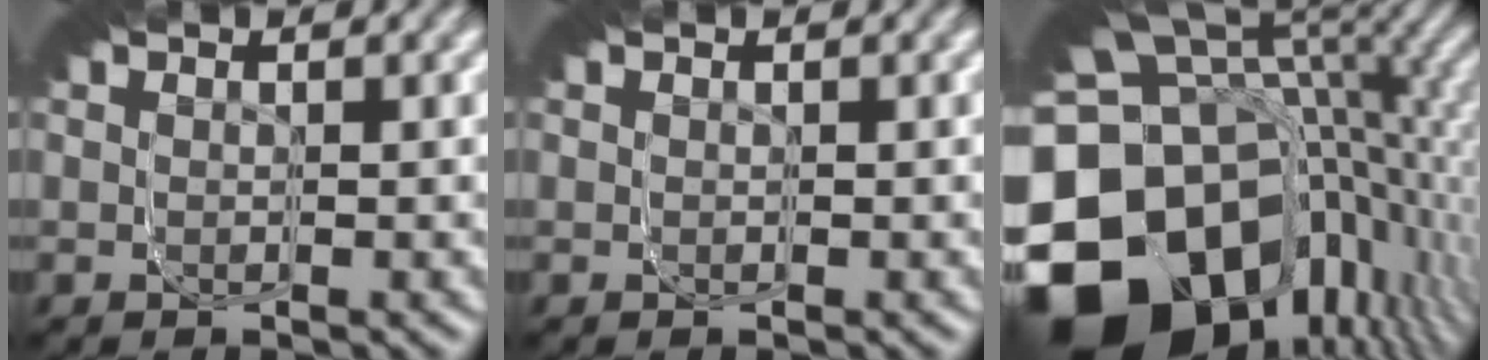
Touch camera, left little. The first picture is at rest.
{"total": 0.0}
{"total": 23.7, "force": [-7.5, 15.1, 16.7], "torque": [-0.283, -0.069, -0.101]}